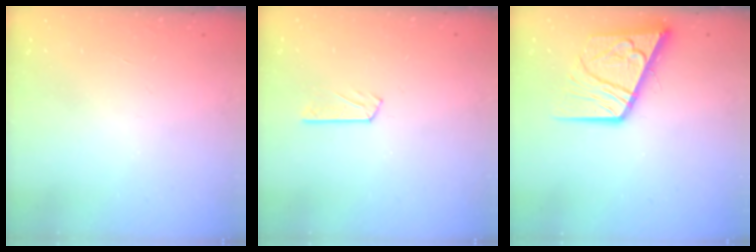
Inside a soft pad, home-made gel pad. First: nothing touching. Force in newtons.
{"total": 4.9, "press": 4.8, "slide": 0.5}
{"total": 15.8, "press": 15.6, "slide": 2.0}